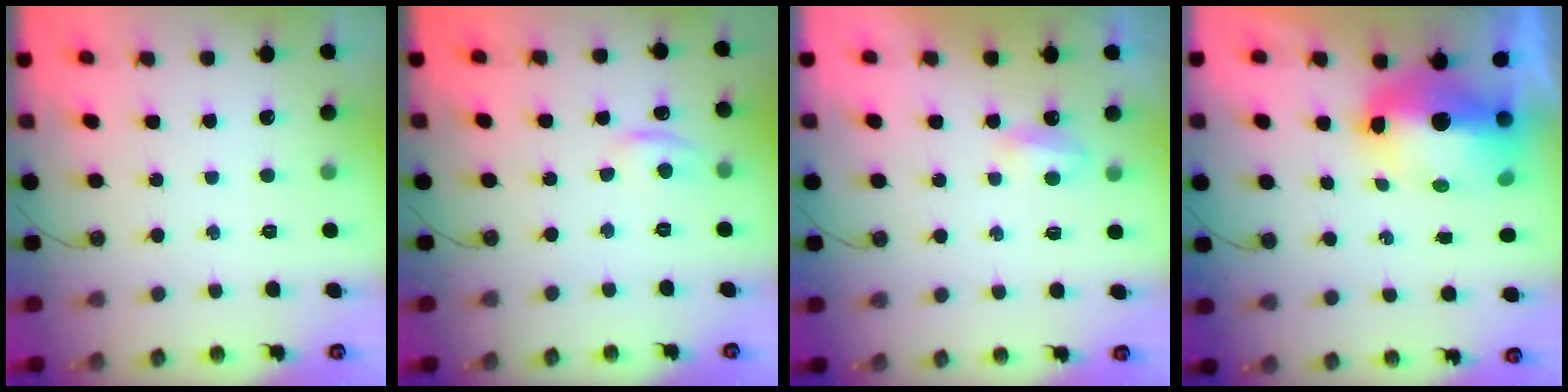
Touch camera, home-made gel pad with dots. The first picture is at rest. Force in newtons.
{"total": 4.7, "press": 4.6, "slide": 0.6}
{"total": 3.9, "press": 3.9, "slide": 0.7}
{"total": 12.2, "press": 12.1, "slide": 1.6}